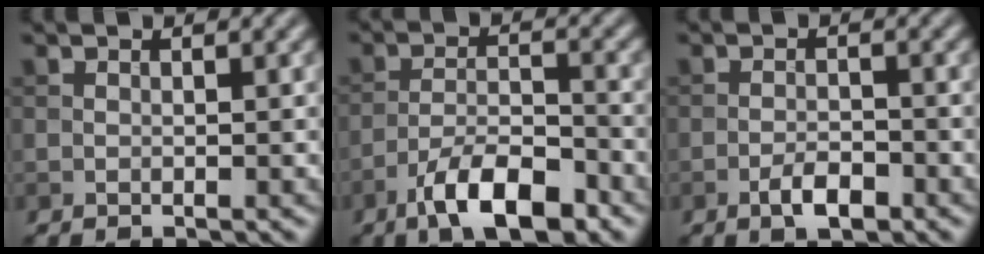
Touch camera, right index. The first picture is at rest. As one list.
[{"total": 7.0, "force": [-4.7, 2.2, 4.8], "torque": [-0.080, 0.004, -0.082]}, {"total": 2.6, "force": [-1.5, 1.0, 1.9], "torque": [-0.033, 0.002, -0.030]}]